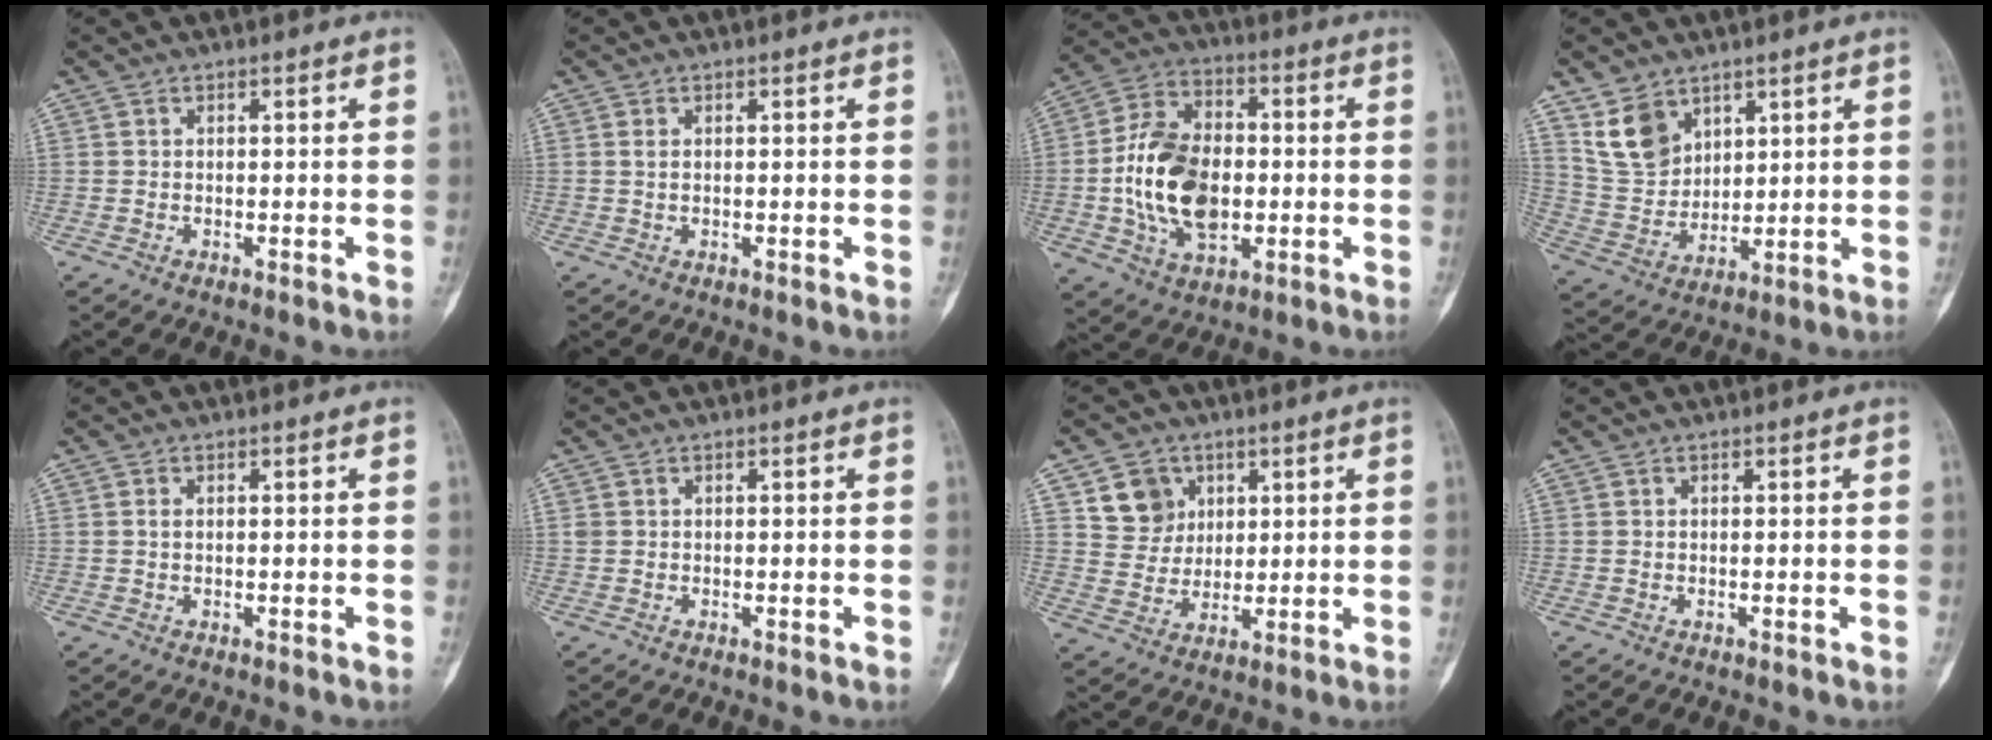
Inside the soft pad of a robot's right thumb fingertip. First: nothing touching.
{"total": 0.9, "force": [0.2, 0.4, 0.8], "torque": [-0.017, -0.001, 0.005]}
{"total": 17.2, "force": [-1.6, 11.2, 13.0], "torque": [-0.220, 0.016, -0.024]}
{"total": 9.8, "force": [5.9, 6.7, 4.1], "torque": [-0.063, -0.030, 0.131]}
{"total": 0.6, "force": [0.1, 0.3, 0.5], "torque": [-0.013, 0.001, 0.002]}
{"total": 0.7, "force": [0.1, 0.7, 0.3], "torque": [-0.001, 0.004, 0.003]}
{"total": 7.8, "force": [3.3, 6.7, 2.1], "torque": [-0.008, -0.015, 0.064]}
{"total": 0.0}